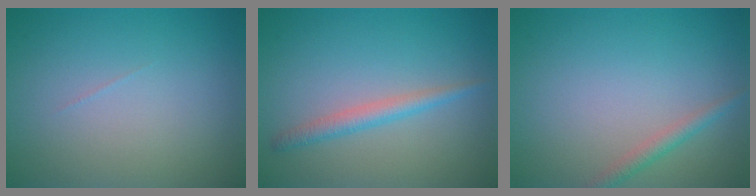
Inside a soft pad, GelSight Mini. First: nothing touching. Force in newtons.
{"total": 2.0, "press": 2.0, "slide": 0.1}
{"total": 1.5, "press": 1.5, "slide": 0.0}